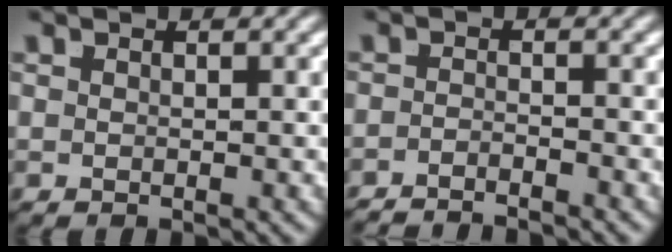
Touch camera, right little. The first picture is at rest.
{"total": 3.3, "force": [-3.3, -0.1, 0.0], "torque": [0.004, -0.015, -0.051]}